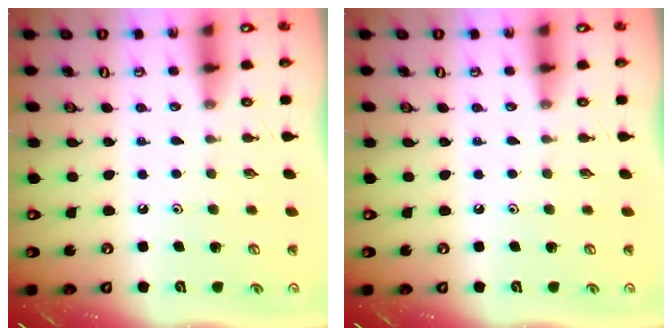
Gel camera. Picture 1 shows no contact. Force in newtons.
{"total": 0.0}